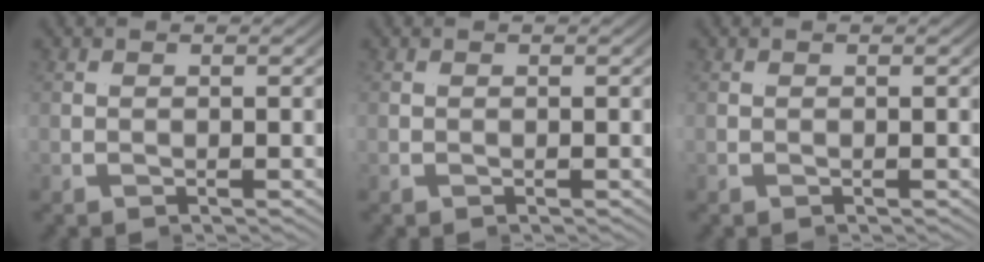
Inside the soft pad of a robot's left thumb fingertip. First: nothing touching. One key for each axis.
{"total": 0.0}
{"total": 0.0}